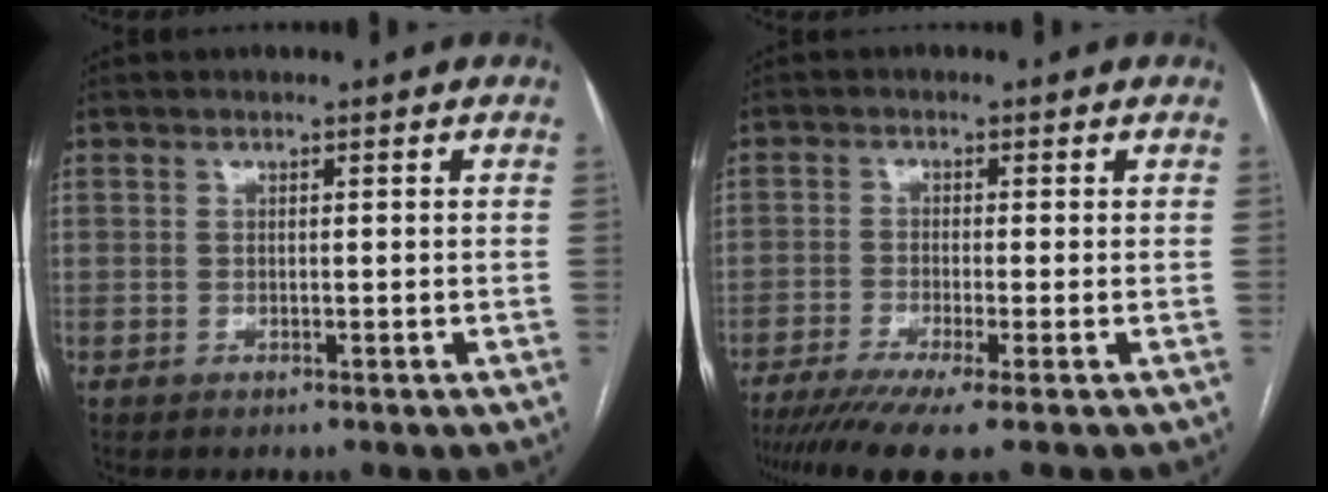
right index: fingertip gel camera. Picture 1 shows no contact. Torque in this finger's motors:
{"motor_torque": [1.30, -0.84, 0.40, 0.10]}